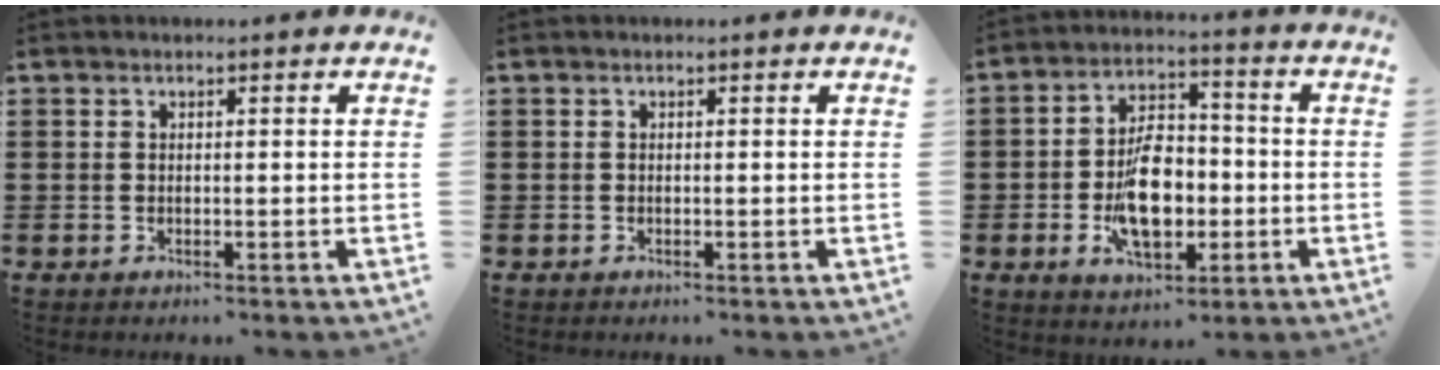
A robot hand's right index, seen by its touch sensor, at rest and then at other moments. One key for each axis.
{"total": 0.0}
{"total": 9.9, "fx": -2.0, "fy": 5.7, "fz": 7.9, "tx": -0.146, "ty": 0.003, "tz": -0.040}